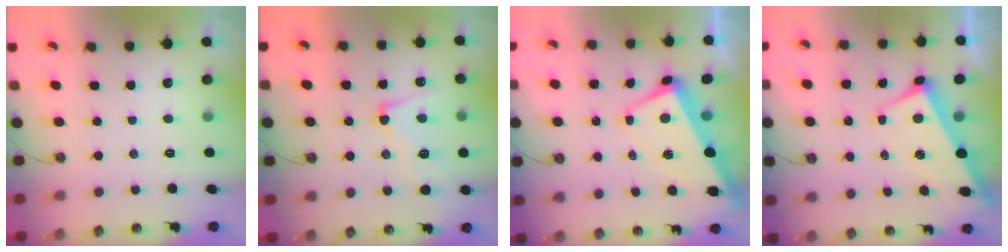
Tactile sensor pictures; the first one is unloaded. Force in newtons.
{"total": 4.9, "press": 4.7, "slide": 1.0}
{"total": 1.1, "press": 0.4, "slide": 1.0}
{"total": 3.0, "press": 2.9, "slide": 0.9}